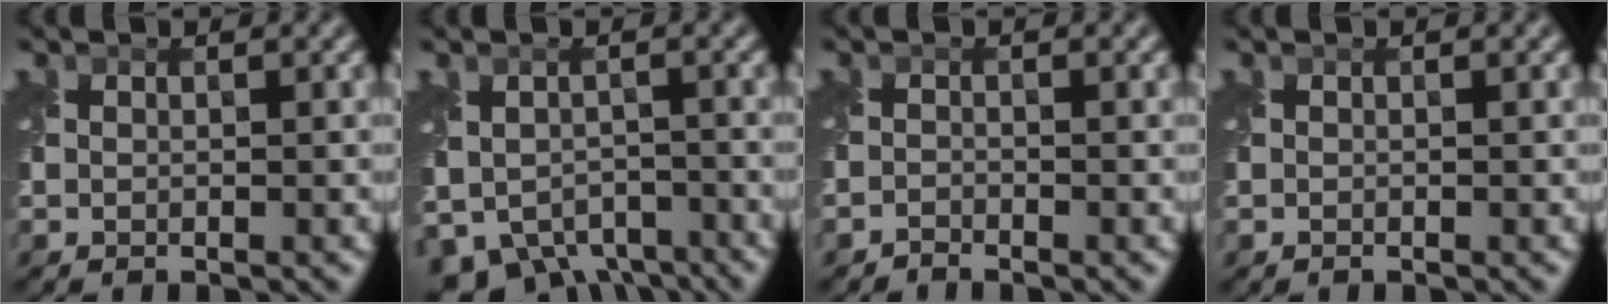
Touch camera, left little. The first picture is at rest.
{"total": 6.3, "force": [-4.2, 4.2, 2.3], "torque": [-0.040, -0.018, -0.053]}
{"total": 0.8, "force": [-0.7, 0.0, -0.2], "torque": [0.001, 0.003, -0.018]}
{"total": 0.0}